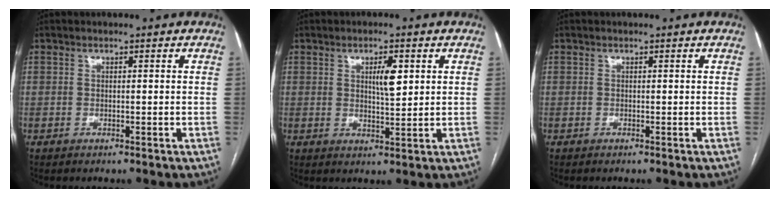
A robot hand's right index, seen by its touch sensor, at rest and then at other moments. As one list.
[{"total": 4.1, "force": [1.4, 0.9, 3.7], "torque": [-0.063, 0.000, 0.024]}, {"total": 0.0}]